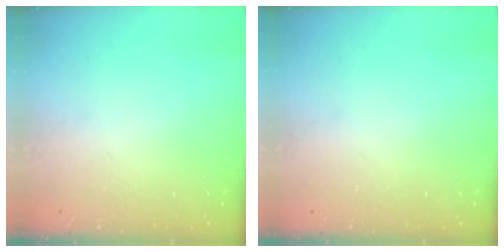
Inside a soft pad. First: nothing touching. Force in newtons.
{"total": 0.0}